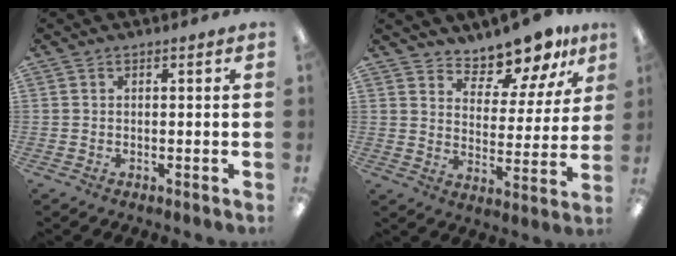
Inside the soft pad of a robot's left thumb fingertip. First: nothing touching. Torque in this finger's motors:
{"motor_torque": [0.11, 0.13, 0.03, -0.36, 0.05]}